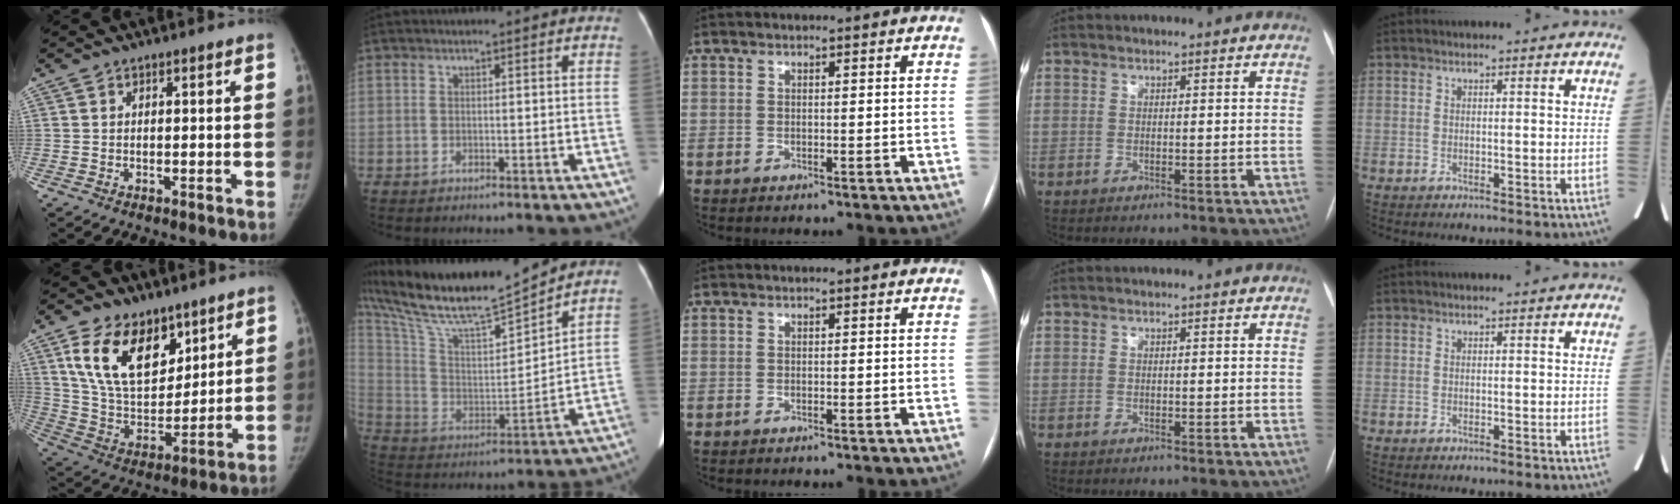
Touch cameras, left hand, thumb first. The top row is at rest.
{"thumb": {"total": 18.0, "force": [9.9, 10.7, 10.6], "torque": [-0.142, -0.050, 0.193]}, "index": {"total": 20.0, "force": [17.8, 0.3, 9.2], "torque": [-0.185, -0.006, 0.318]}}